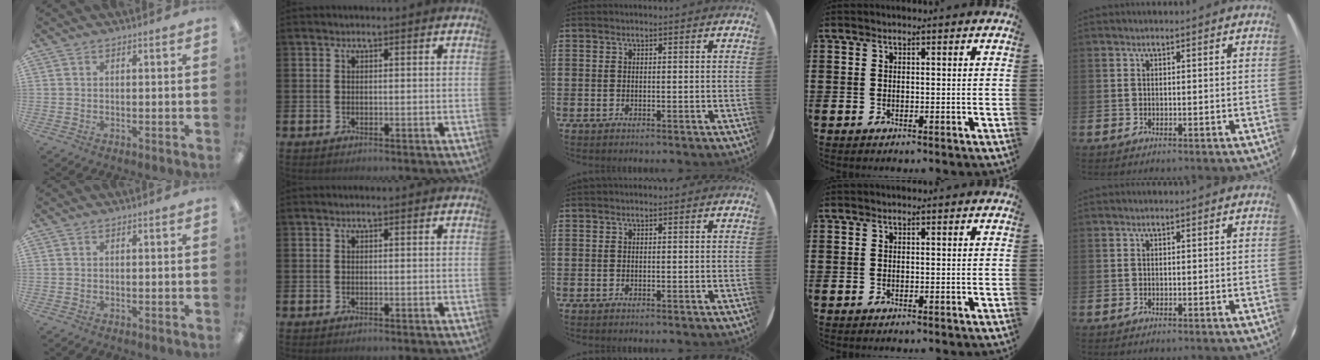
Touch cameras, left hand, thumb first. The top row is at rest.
{}